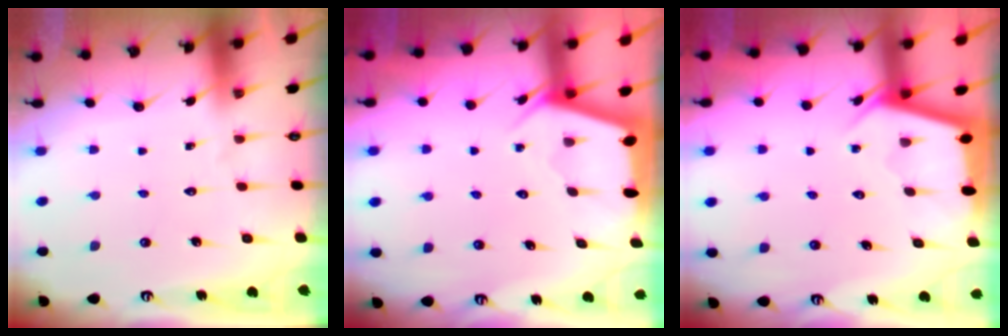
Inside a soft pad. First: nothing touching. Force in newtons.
{"total": 2.4, "press": 2.4, "slide": 0.3}
{"total": 2.7, "press": 2.7, "slide": 0.2}